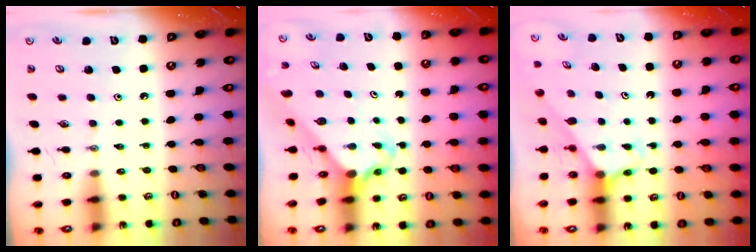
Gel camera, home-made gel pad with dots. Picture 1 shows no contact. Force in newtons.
{"total": 2.8, "press": 2.8, "slide": 0.3}
{"total": 2.5, "press": 2.5, "slide": 0.3}